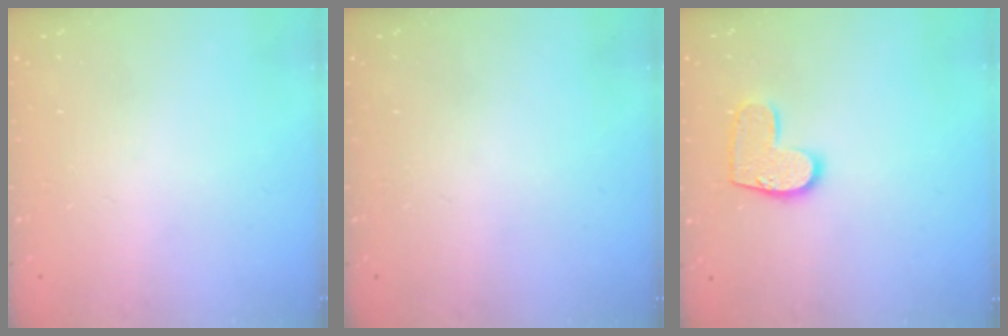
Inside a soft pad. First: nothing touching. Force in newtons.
{"total": 0.0}
{"total": 10.2, "press": 10.2, "slide": 0.2}